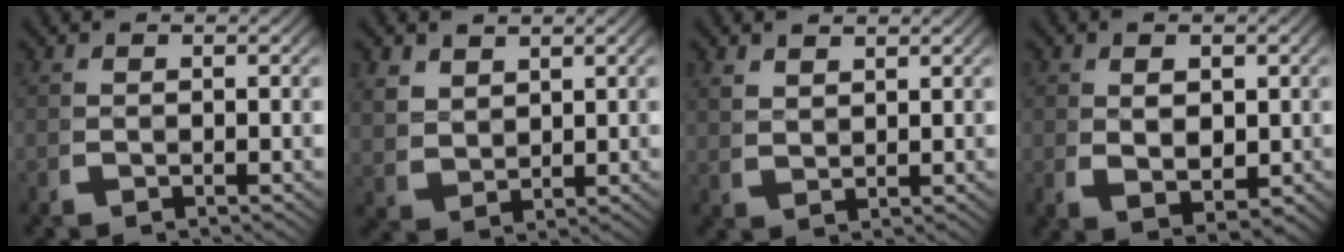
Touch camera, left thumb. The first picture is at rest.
{"total": 3.1, "force": [1.3, 2.4, 1.5], "torque": [-0.036, -0.013, 0.037]}
{"total": 1.8, "force": [1.6, 0.6, 0.4], "torque": [0.002, 0.005, 0.037]}
{"total": 4.4, "force": [-0.3, 3.0, 3.2], "torque": [-0.061, -0.022, 0.006]}